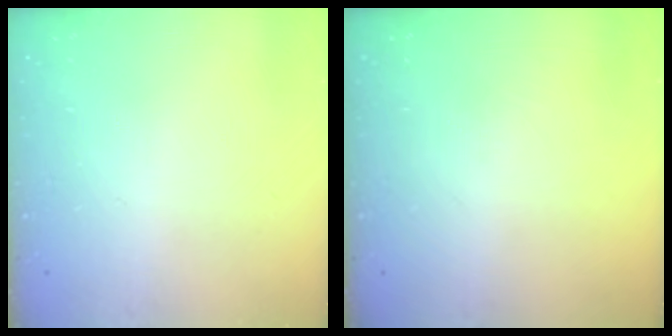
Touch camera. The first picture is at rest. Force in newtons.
{"total": 0.0}